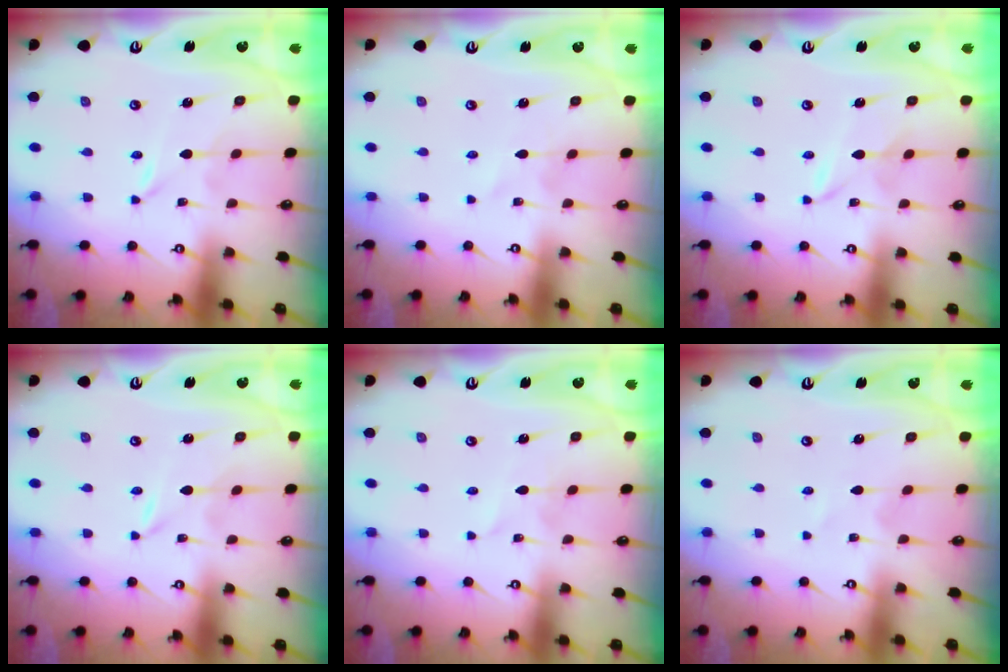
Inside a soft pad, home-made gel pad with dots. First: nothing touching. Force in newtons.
{"total": 0.9, "press": 0.9, "slide": 0.0}
{"total": 2.4, "press": 2.3, "slide": 0.3}
{"total": 0.0}
{"total": 1.6, "press": 1.6, "slide": 0.1}
{"total": 1.0, "press": 1.0, "slide": 0.1}